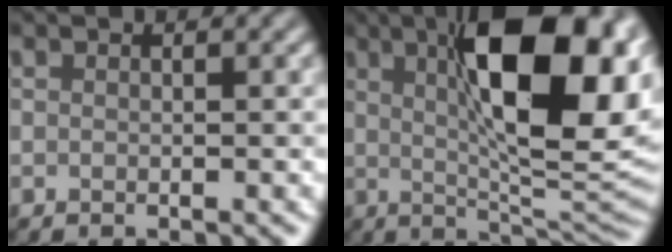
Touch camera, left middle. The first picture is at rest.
{"total": 14.2, "force": [3.4, 4.5, 13.1], "torque": [-0.179, 0.006, 0.048]}